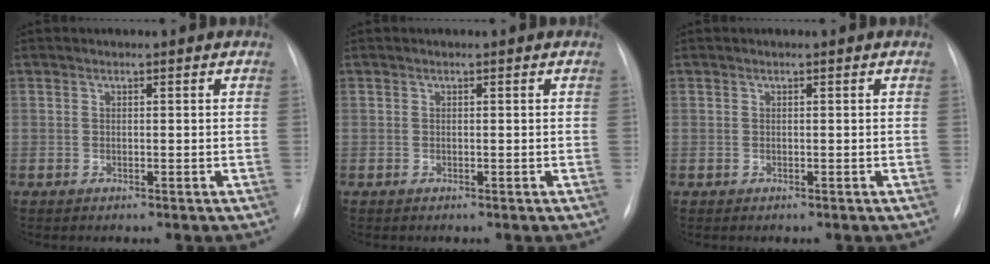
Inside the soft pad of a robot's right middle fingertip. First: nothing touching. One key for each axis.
{"total": 0.0}
{"total": 0.0}